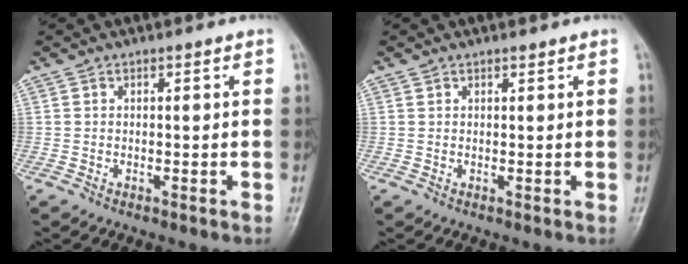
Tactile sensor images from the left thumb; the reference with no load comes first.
{"total": 0.6, "force": [0.6, 0.2, 0.1], "torque": [-0.003, -0.005, 0.009]}